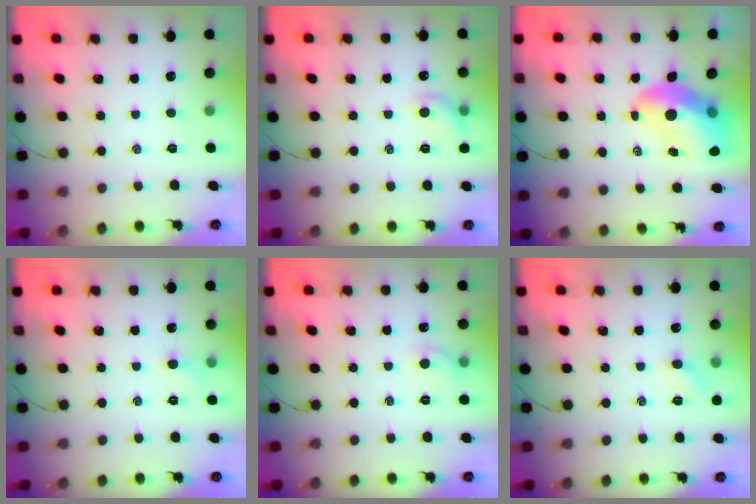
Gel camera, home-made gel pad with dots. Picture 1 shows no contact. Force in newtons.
{"total": 6.9, "press": 6.8, "slide": 1.3}
{"total": 12.6, "press": 12.0, "slide": 3.9}
{"total": 4.0, "press": 3.8, "slide": 1.2}
{"total": 5.3, "press": 5.1, "slide": 1.4}
{"total": 4.4, "press": 4.2, "slide": 1.4}